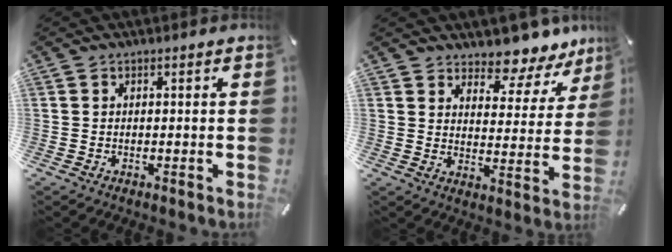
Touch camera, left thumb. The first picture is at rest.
{"total": 9.5, "force": [8.6, 3.5, 2.1], "torque": [-0.022, -0.091, 0.147]}